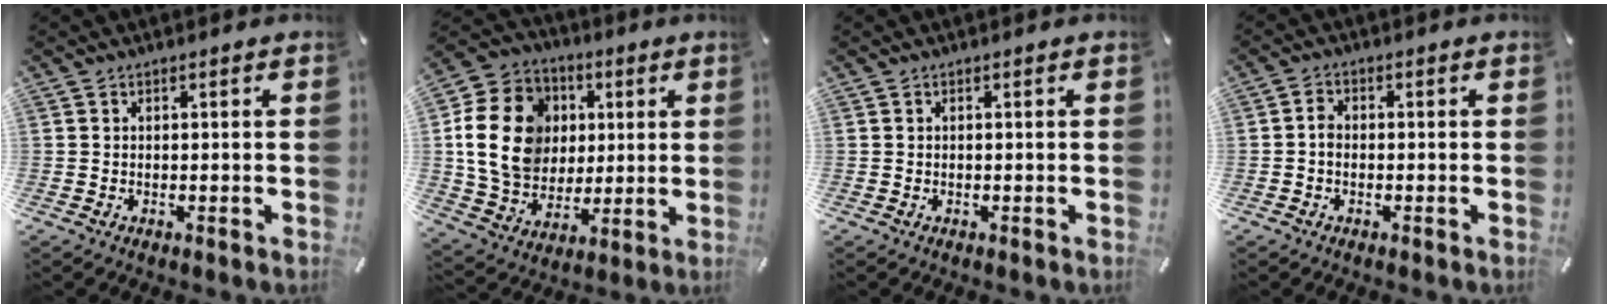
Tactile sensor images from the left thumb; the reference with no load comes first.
{"total": 18.7, "force": [2.6, 15.9, 9.5], "torque": [-0.194, 0.005, 0.051]}
{"total": 0.0}
{"total": 2.1, "force": [-0.5, 1.5, 1.4], "torque": [-0.027, 0.005, -0.010]}